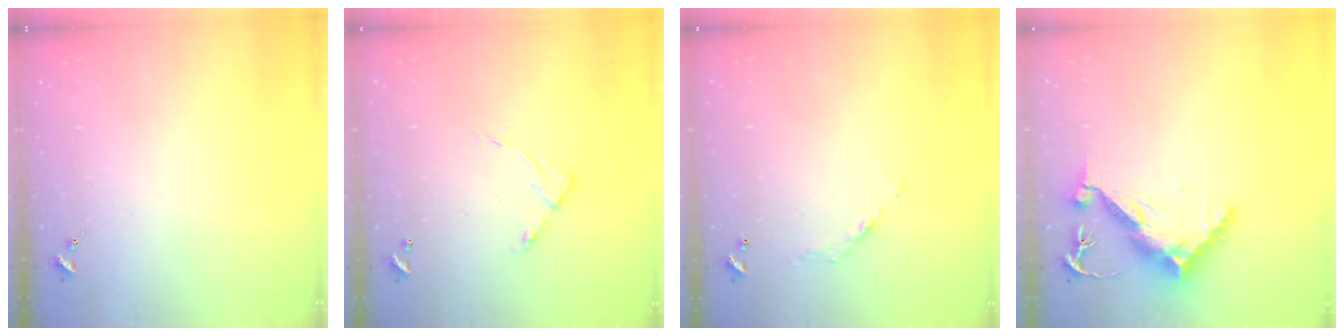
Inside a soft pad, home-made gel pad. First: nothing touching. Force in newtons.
{"total": 6.4, "press": 6.4, "slide": 0.6}
{"total": 6.8, "press": 6.8, "slide": 0.5}
{"total": 11.4, "press": 11.4, "slide": 0.8}